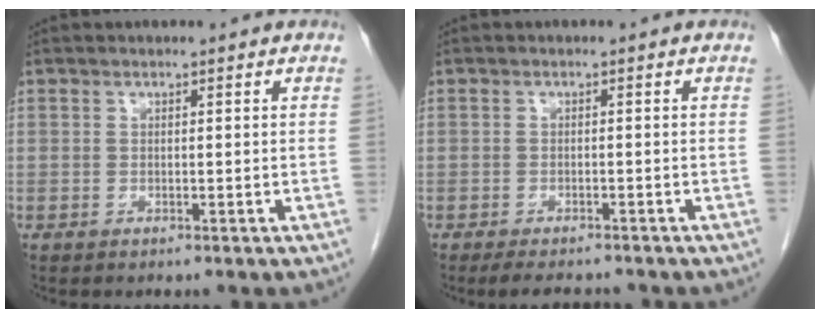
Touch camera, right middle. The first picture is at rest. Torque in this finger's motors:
{"motor_torque": [-0.02, 0.03, 0.00, 0.00]}